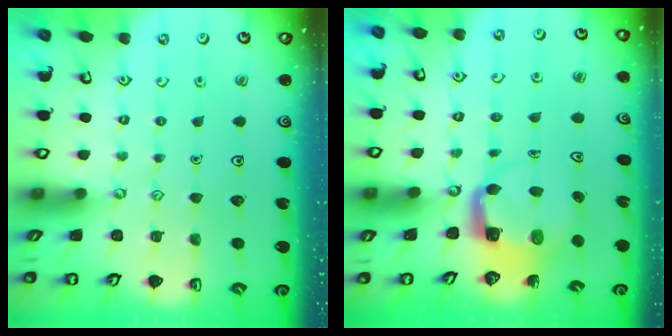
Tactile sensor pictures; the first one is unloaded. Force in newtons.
{"total": 4.0, "press": 4.0, "slide": 0.4}